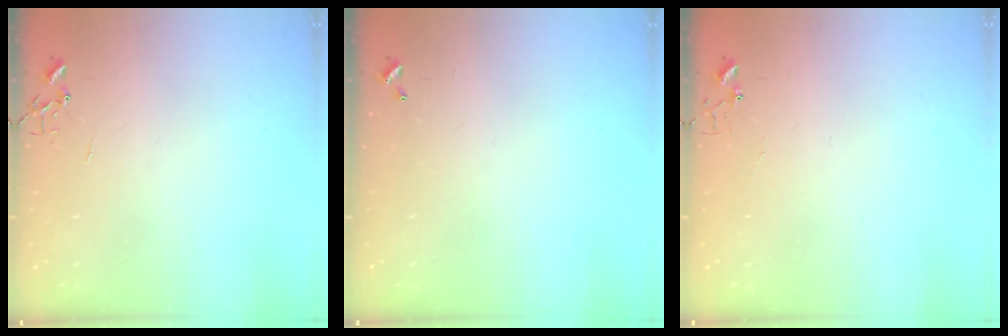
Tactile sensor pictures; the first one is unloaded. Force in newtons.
{"total": 0.0}
{"total": 3.4, "press": 3.4, "slide": 0.3}